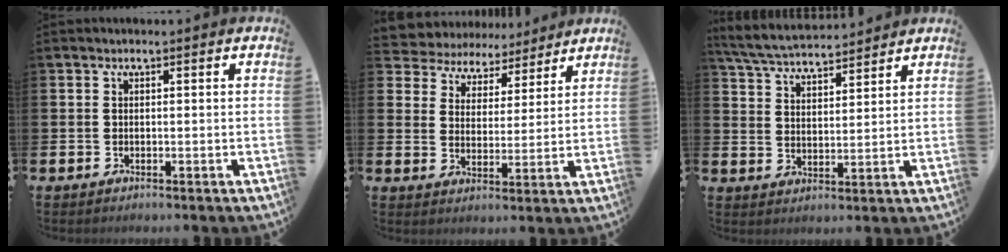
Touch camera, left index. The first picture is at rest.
{"total": 5.7, "force": [5.0, 2.6, -0.5], "torque": [-0.028, -0.036, 0.088]}
{"total": 5.6, "force": [5.4, 0.8, 0.9], "torque": [-0.042, -0.029, 0.098]}